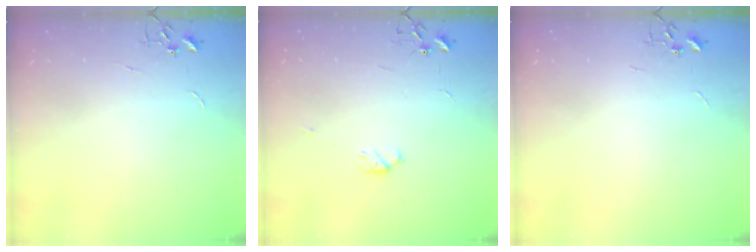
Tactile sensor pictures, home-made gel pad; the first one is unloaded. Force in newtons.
{"total": 4.3, "press": 4.1, "slide": 1.2}
{"total": 0.0}